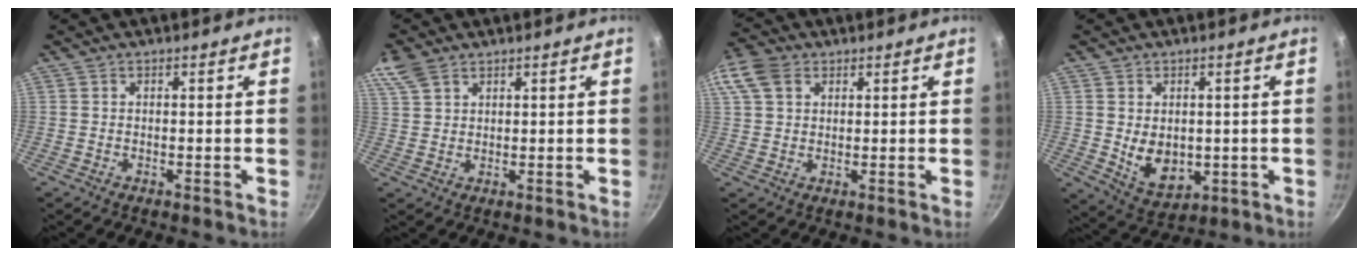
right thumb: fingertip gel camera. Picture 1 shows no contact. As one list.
[{"total": 5.9, "force": [3.8, 3.4, 2.9], "torque": [-0.056, 0.004, 0.077]}, {"total": 9.2, "force": [3.9, 6.5, 5.2], "torque": [-0.105, 0.012, 0.068]}, {"total": 8.0, "force": [0.0, 5.8, 5.6], "torque": [-0.074, -0.017, 0.021]}]